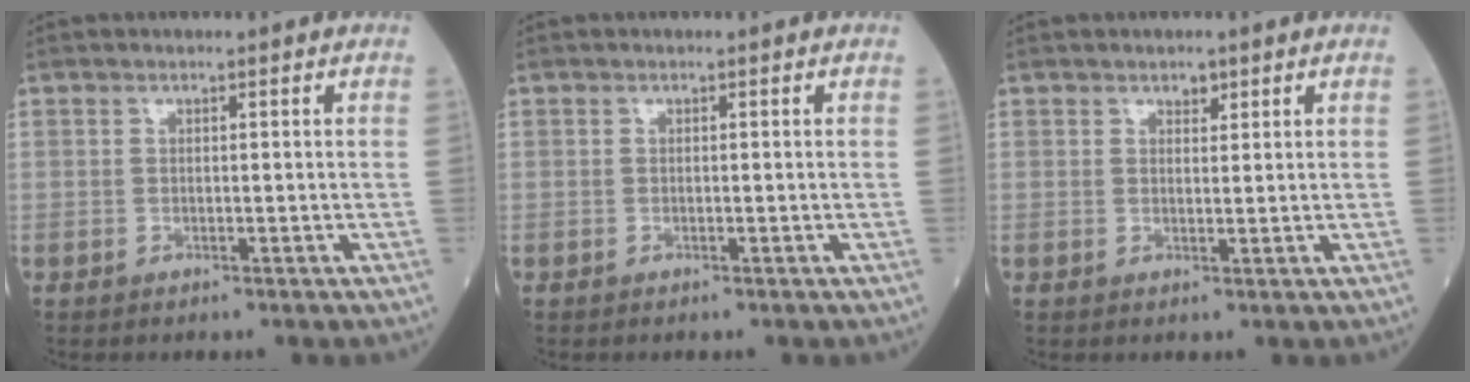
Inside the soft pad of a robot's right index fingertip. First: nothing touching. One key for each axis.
{"total": 0.0}
{"total": 2.0, "fx": 1.3, "fy": 1.1, "fz": 1.0, "tx": -0.022, "ty": 0.002, "tz": 0.024}